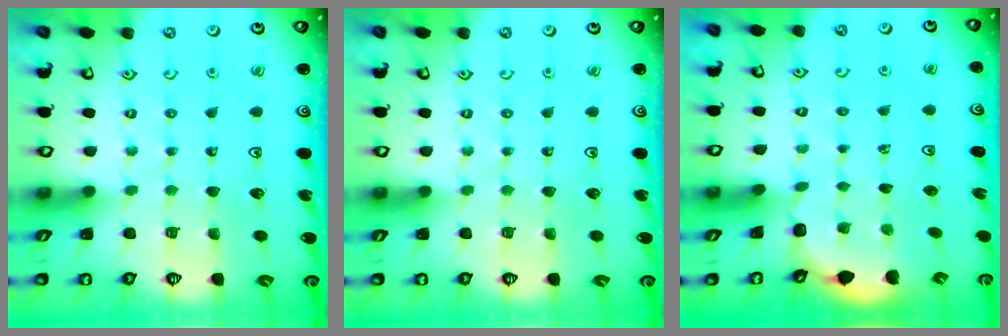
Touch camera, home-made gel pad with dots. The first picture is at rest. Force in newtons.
{"total": 0.0}
{"total": 1.6, "press": 1.2, "slide": 1.0}